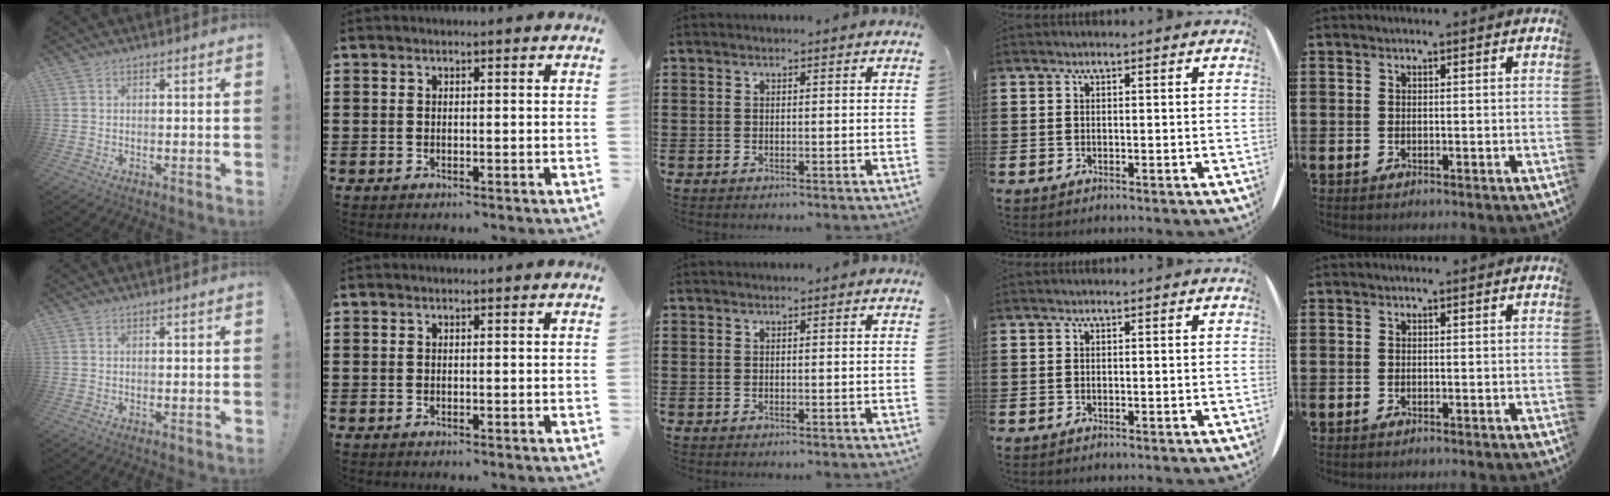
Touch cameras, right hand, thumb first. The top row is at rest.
{}